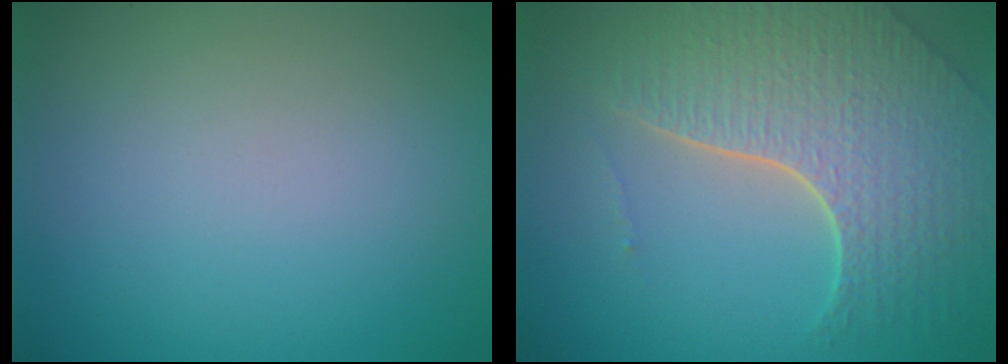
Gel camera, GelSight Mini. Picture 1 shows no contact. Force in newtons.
{"total": 7.0, "press": 5.0, "slide": 4.9}